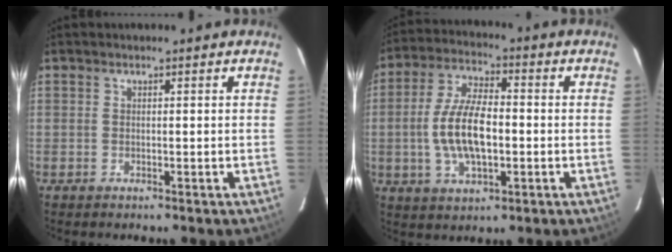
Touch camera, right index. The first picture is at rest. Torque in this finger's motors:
{"motor_torque": [0.88, -0.59, 0.38, 0.17]}